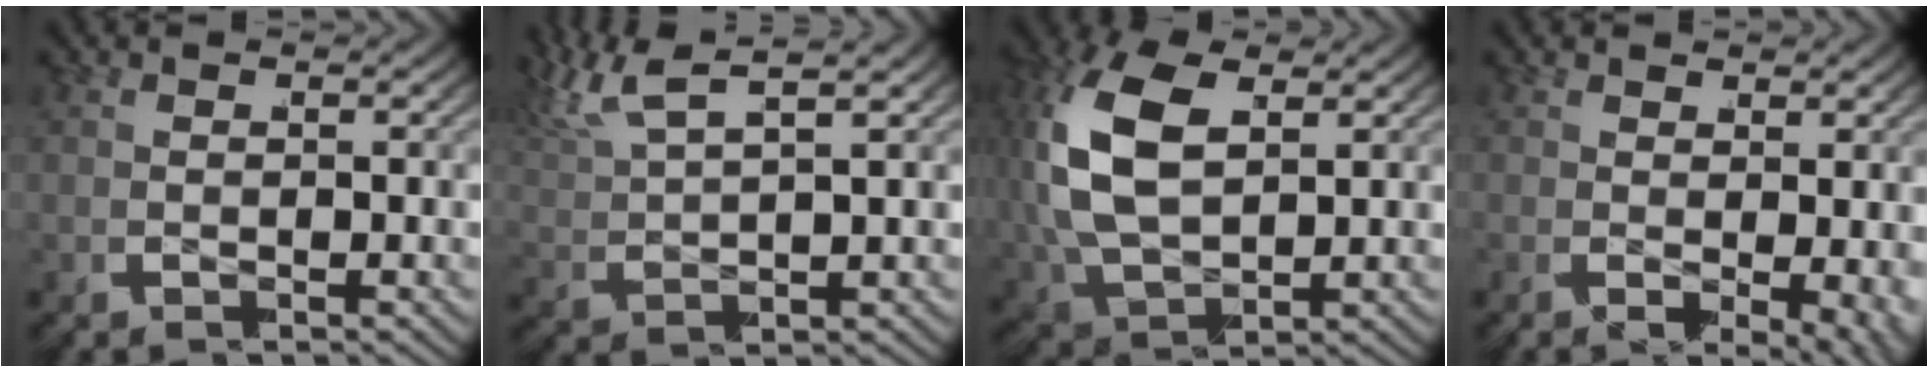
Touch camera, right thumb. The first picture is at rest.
{"total": 4.8, "force": [3.5, 1.9, 2.6], "torque": [-0.070, 0.016, 0.057]}
{"total": 9.9, "force": [1.0, 6.9, 7.1], "torque": [-0.217, -0.031, 0.034]}
{"total": 3.7, "force": [-0.3, 2.0, 3.0], "torque": [-0.054, -0.023, 0.006]}